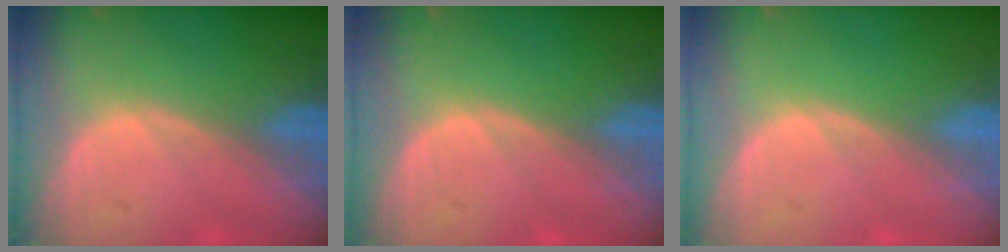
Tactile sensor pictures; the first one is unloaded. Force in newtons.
{"total": 0.0}
{"total": 0.0}